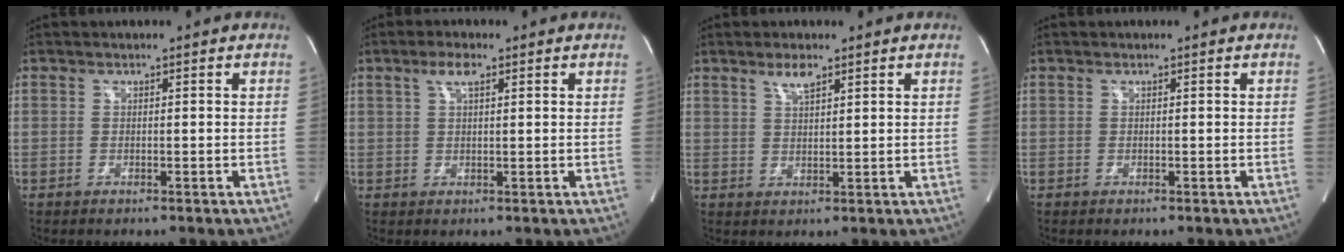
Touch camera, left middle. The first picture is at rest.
{"total": 2.9, "force": [1.5, 0.7, 2.3], "torque": [-0.049, 0.009, 0.030]}
{"total": 2.9, "force": [2.0, 0.6, 1.9], "torque": [-0.039, 0.002, 0.040]}
{"total": 0.0}